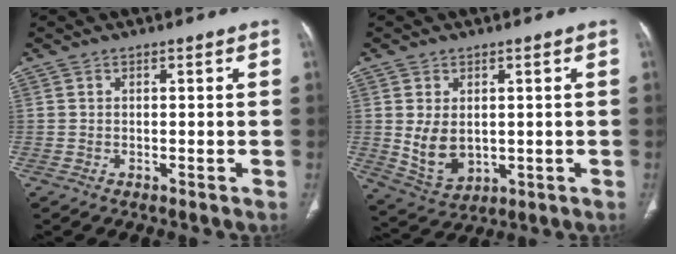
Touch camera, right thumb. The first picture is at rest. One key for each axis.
{"total": 7.6, "fx": 0.4, "fy": 5.2, "fz": 5.4, "tx": -0.088, "ty": -0.014, "tz": 0.030}